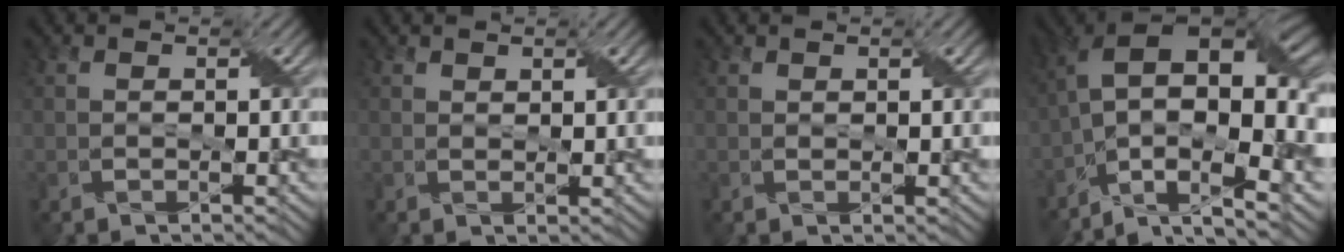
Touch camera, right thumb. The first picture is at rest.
{"total": 1.3, "force": [1.0, 0.5, 0.7], "torque": [-0.015, -0.001, 0.023]}
{"total": 1.0, "force": [0.7, 0.4, 0.6], "torque": [-0.013, 0.000, 0.016]}
{"total": 17.4, "force": [-2.1, 9.1, 14.6], "torque": [-0.261, -0.018, -0.027]}